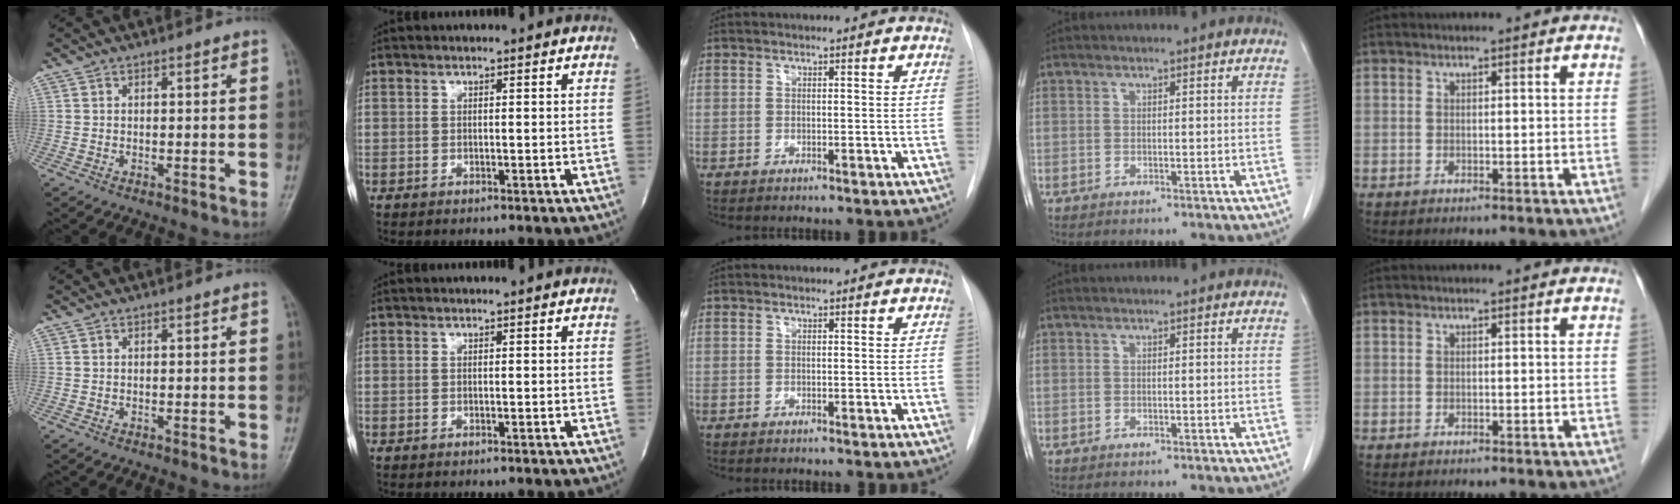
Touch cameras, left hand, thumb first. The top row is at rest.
{}